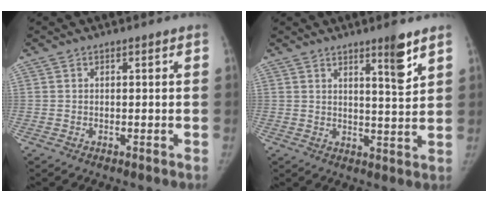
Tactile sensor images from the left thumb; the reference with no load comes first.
{"total": 5.9, "force": [3.9, 0.6, 4.4], "torque": [-0.058, -0.032, 0.057]}